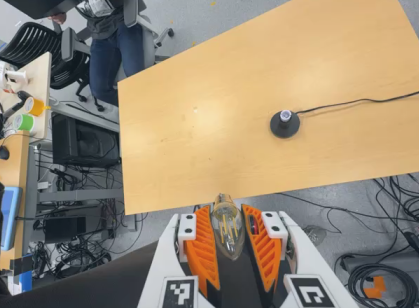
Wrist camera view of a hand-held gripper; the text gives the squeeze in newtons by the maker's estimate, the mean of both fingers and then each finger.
{"total": 13.7, "left": 13.9, "right": 13.5}